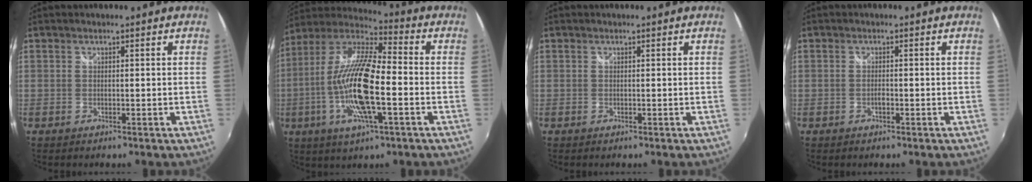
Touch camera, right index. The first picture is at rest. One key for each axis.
{"total": 18.6, "fx": -4.3, "fy": 4.5, "fz": 17.5, "tx": -0.337, "ty": -0.013, "tz": -0.088}
{"total": 0.0}
{"total": 2.5, "fx": -1.0, "fy": 0.8, "fz": 2.2, "tx": -0.044, "ty": 0.000, "tz": -0.020}